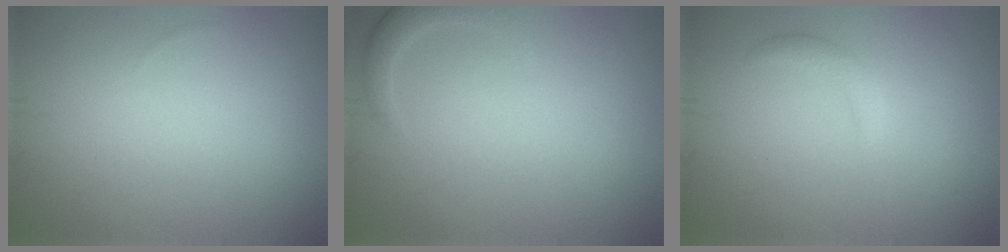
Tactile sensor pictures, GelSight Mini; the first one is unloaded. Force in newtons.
{"total": 1.8, "press": 1.8, "slide": 0.3}
{"total": 1.3, "press": 1.3, "slide": 0.1}